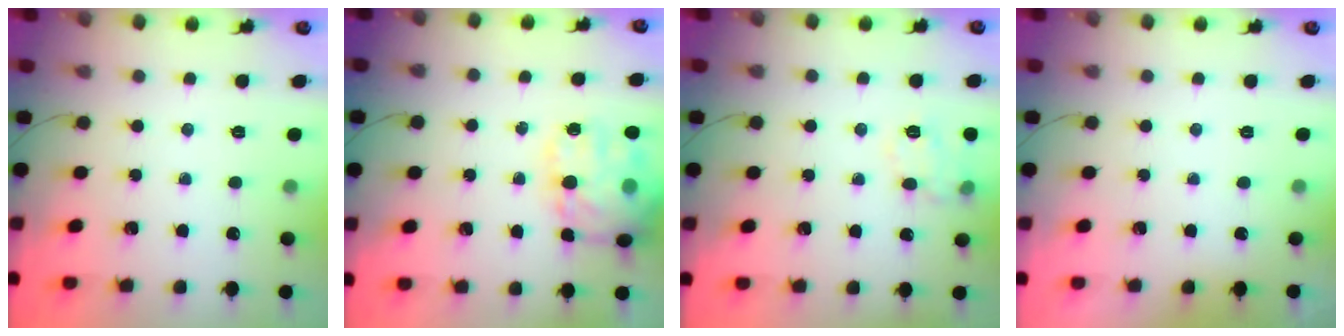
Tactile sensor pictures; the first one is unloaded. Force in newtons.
{"total": 19.6, "press": 19.4, "slide": 2.4}
{"total": 10.2, "press": 10.2, "slide": 0.7}
{"total": 1.9, "press": 1.9, "slide": 0.3}